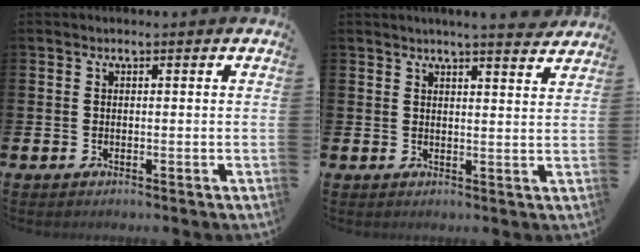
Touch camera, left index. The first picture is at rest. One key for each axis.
{"total": 4.4, "fx": 4.2, "fy": -0.4, "fz": 1.1, "tx": -0.021, "ty": -0.022, "tz": 0.073}